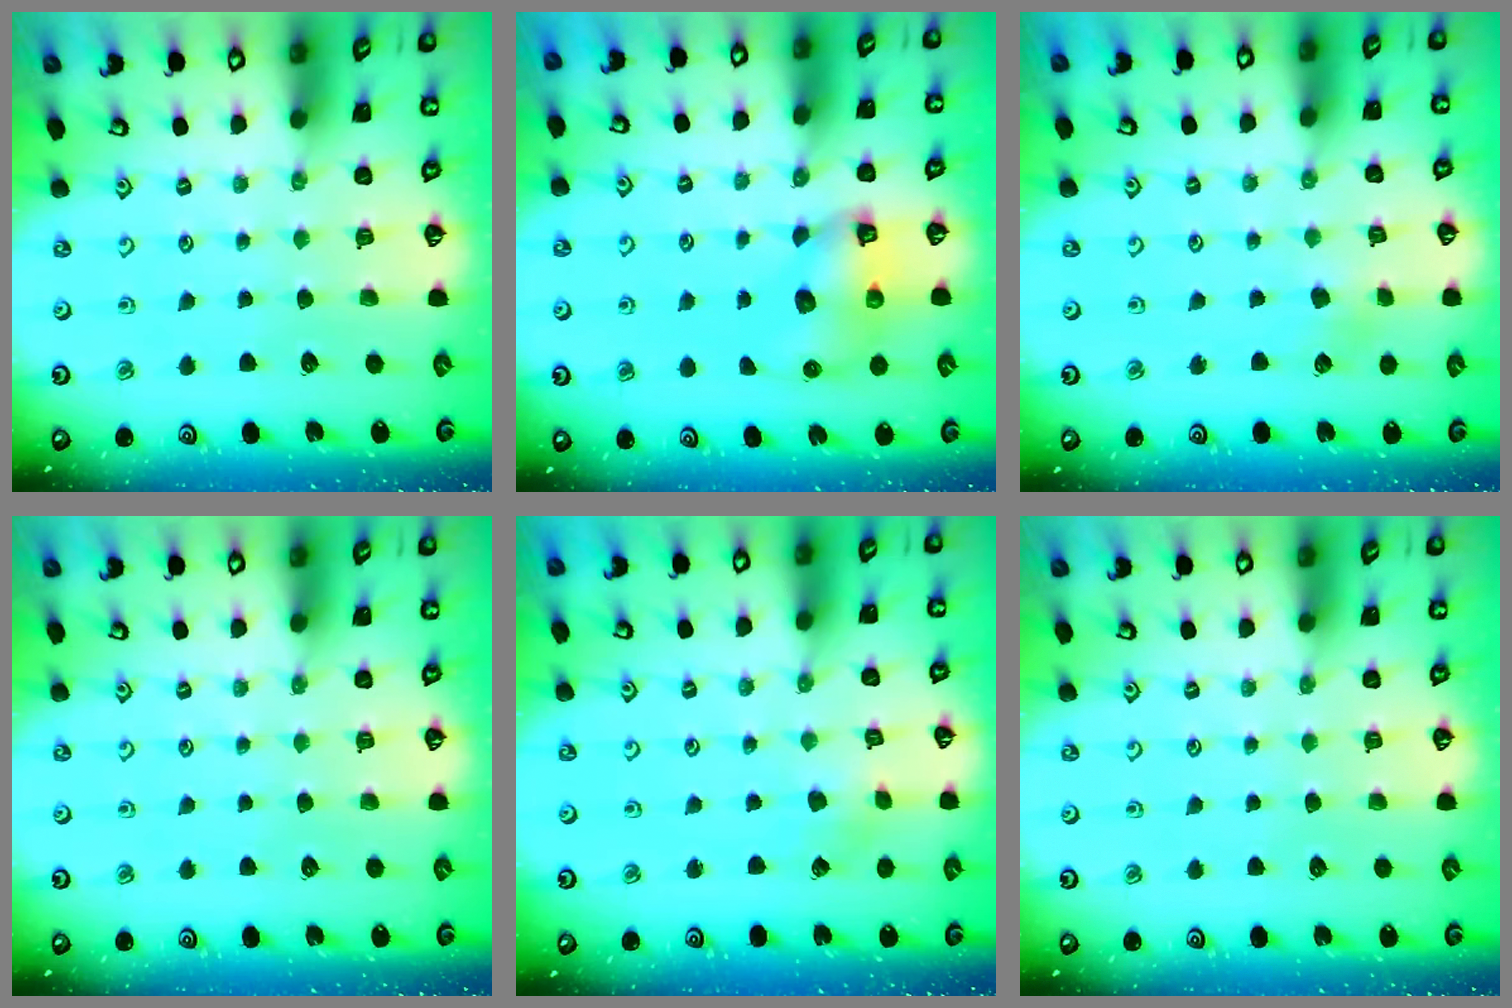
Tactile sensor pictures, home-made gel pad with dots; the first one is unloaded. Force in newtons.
{"total": 8.1, "press": 8.1, "slide": 0.6}
{"total": 2.4, "press": 2.3, "slide": 0.4}
{"total": 0.0}
{"total": 1.5, "press": 1.5, "slide": 0.2}
{"total": 0.0}